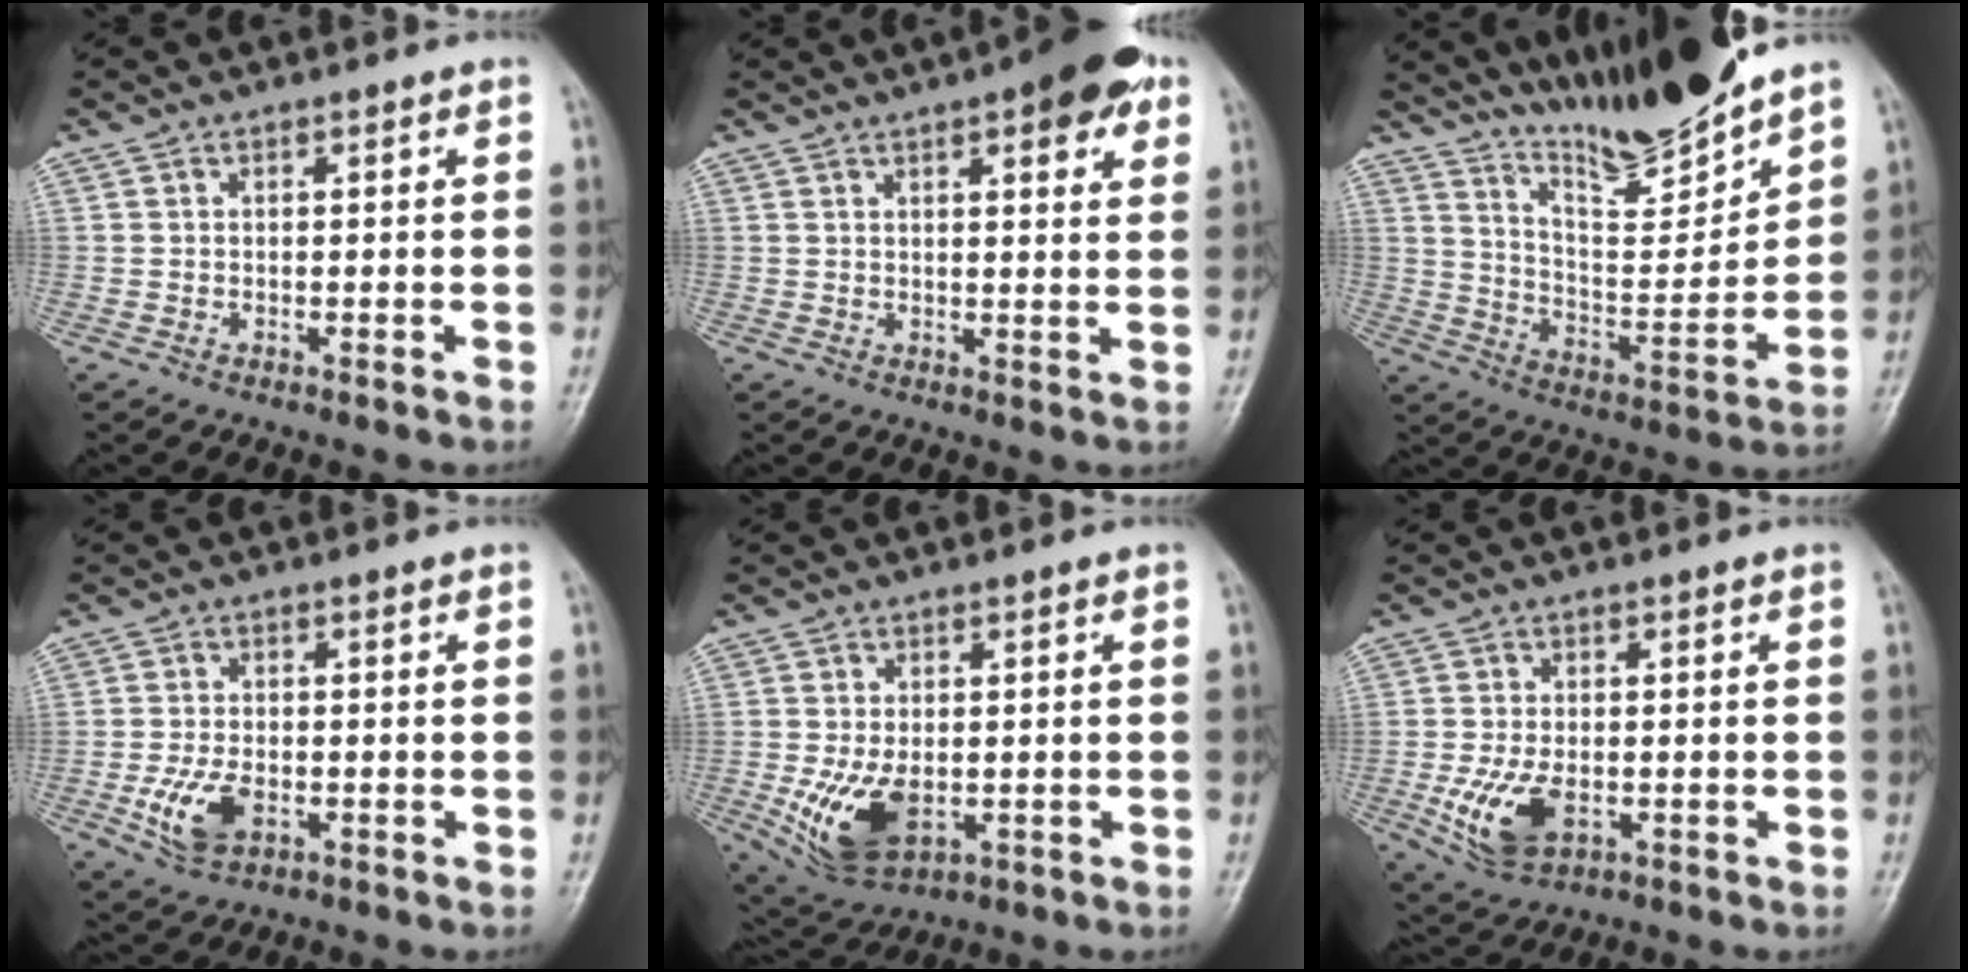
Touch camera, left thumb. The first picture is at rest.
{"total": 10.8, "force": [5.8, 3.5, 8.4], "torque": [-0.086, -0.012, 0.070]}
{"total": 15.0, "force": [13.4, 1.1, 6.7], "torque": [-0.088, -0.087, 0.241]}
{"total": 6.3, "force": [-1.9, 3.6, 4.7], "torque": [-0.099, 0.002, -0.031]}
{"total": 9.8, "force": [-1.8, 5.8, 7.7], "torque": [-0.141, -0.011, -0.015]}
{"total": 8.1, "force": [-2.0, 4.7, 6.3], "torque": [-0.128, -0.006, -0.025]}